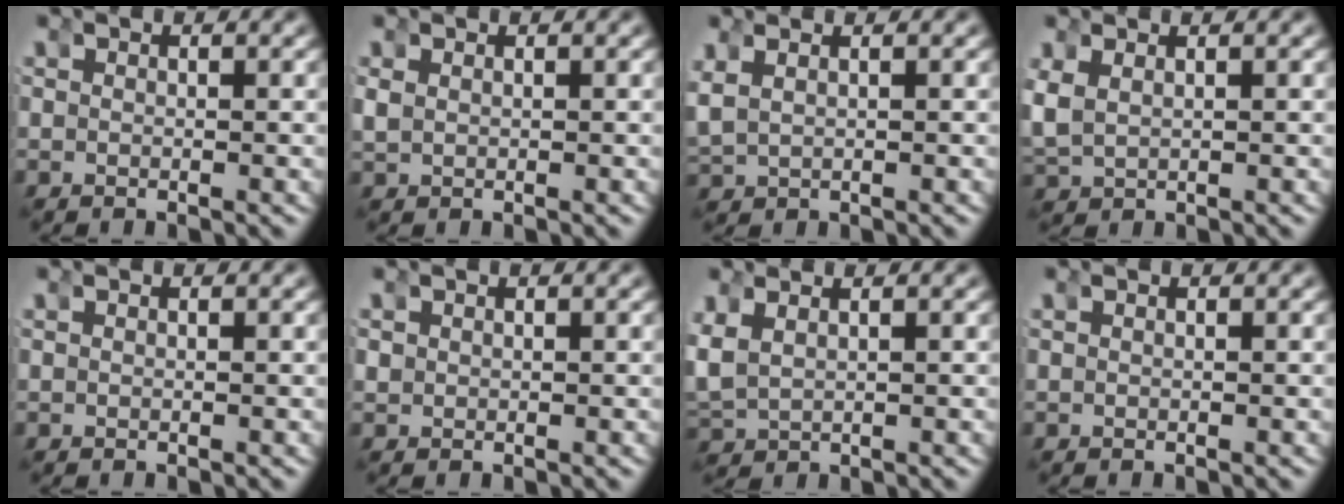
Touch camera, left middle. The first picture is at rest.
{"total": 1.3, "force": [0.1, 1.2, 0.5], "torque": [-0.021, -0.005, 0.009]}
{"total": 3.1, "force": [0.7, 2.5, 1.7], "torque": [-0.053, 0.002, 0.018]}
{"total": 3.3, "force": [0.4, 2.9, 1.6], "torque": [-0.065, -0.011, 0.017]}
{"total": 0.0}
{"total": 1.0, "force": [0.2, 1.0, 0.2], "torque": [-0.014, -0.002, 0.005]}
{"total": 4.6, "force": [0.6, 3.9, 2.3], "torque": [-0.085, -0.012, 0.017]}
{"total": 0.0}